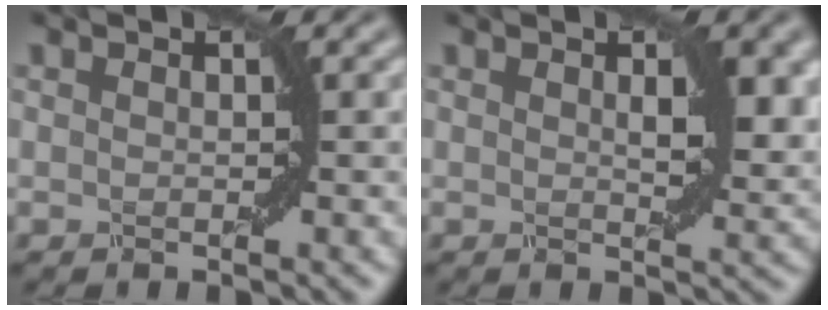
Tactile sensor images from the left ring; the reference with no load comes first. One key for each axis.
{"total": 3.4, "fx": 1.1, "fy": 1.1, "fz": 3.0, "tx": -0.043, "ty": -0.001, "tz": 0.021}